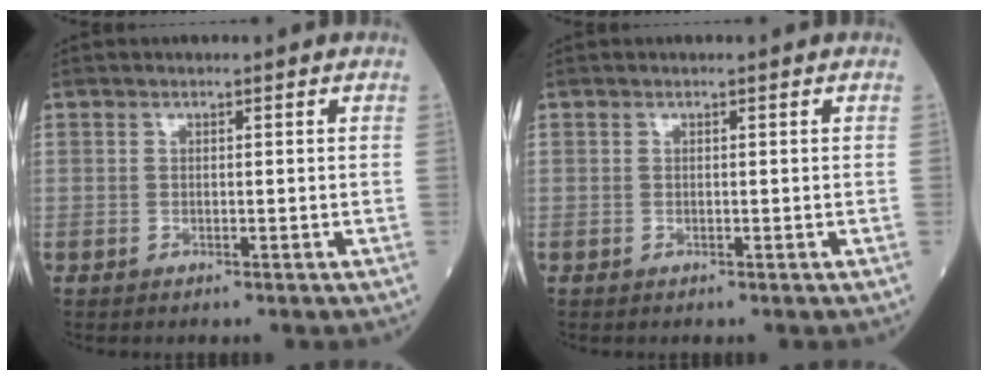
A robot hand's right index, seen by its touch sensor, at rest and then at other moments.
{"total": 0.0}